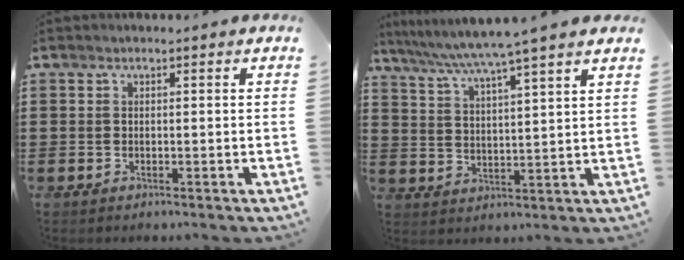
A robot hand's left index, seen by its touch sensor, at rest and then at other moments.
{"total": 6.0, "force": [5.2, -1.2, 2.8], "torque": [-0.075, -0.035, 0.084]}